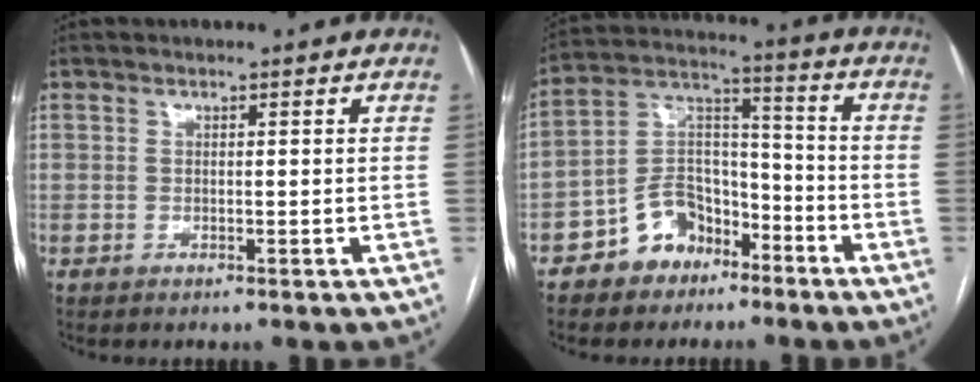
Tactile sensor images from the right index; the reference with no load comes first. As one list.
[{"total": 10.3, "force": [-6.3, 7.0, 4.2], "torque": [-0.087, 0.031, -0.108]}]